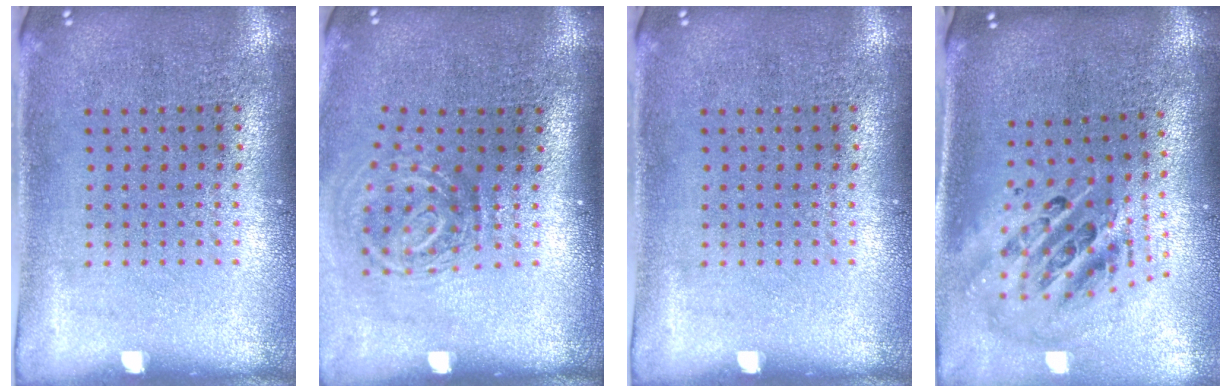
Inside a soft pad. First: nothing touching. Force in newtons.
{"total": 2.0, "press": 1.3, "slide": 1.5}
{"total": 0.0}
{"total": 2.5, "press": 1.7, "slide": 1.9}